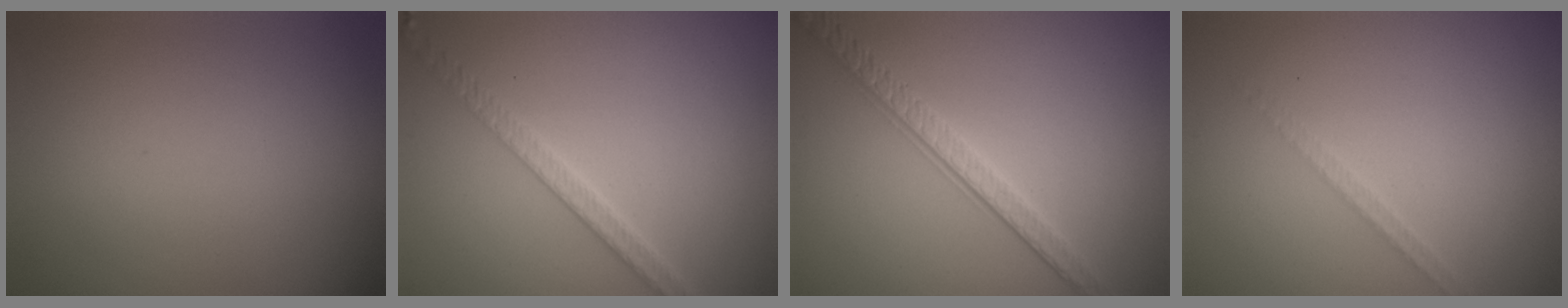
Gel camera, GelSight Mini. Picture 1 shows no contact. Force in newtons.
{"total": 2.5, "press": 2.4, "slide": 0.4}
{"total": 2.8, "press": 2.4, "slide": 1.5}
{"total": 1.1, "press": 1.1, "slide": 0.2}